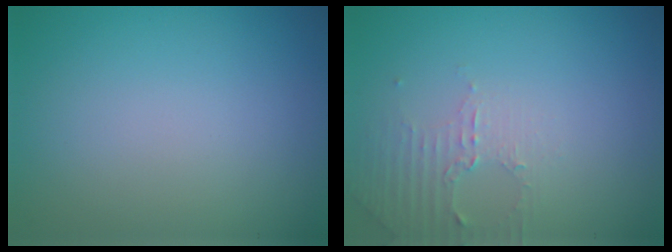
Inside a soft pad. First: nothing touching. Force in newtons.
{"total": 2.2, "press": 2.1, "slide": 0.6}